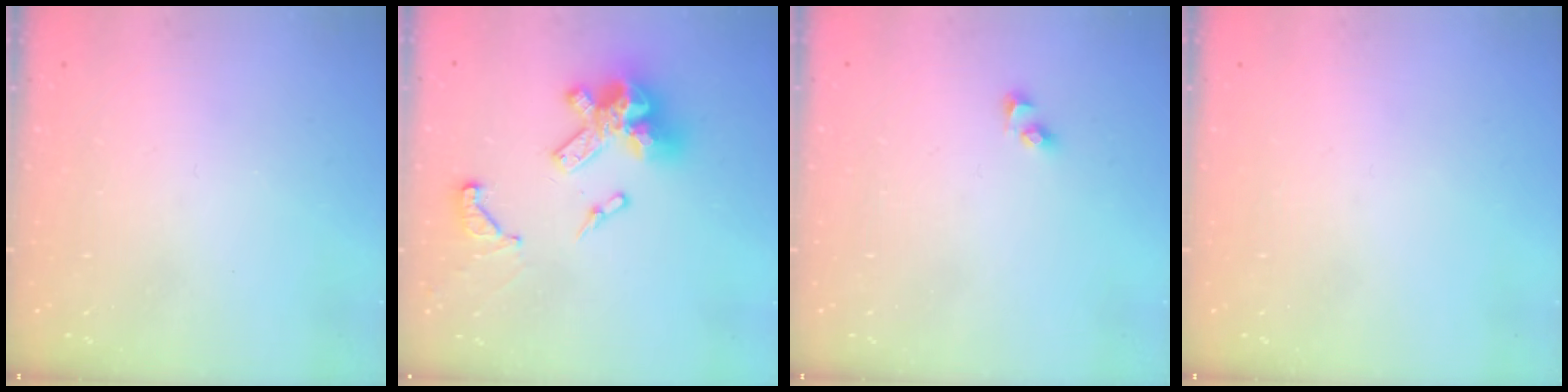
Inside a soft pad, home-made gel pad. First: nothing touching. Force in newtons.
{"total": 16.7, "press": 16.6, "slide": 1.8}
{"total": 2.3, "press": 2.3, "slide": 0.2}
{"total": 0.0}